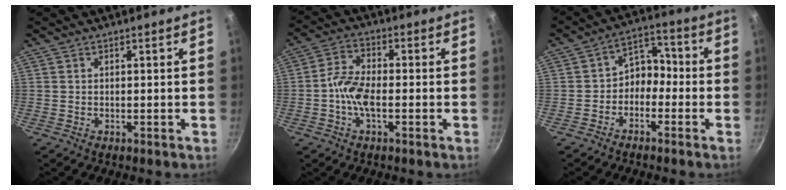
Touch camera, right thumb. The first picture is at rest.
{"total": 7.3, "force": [-1.6, 3.4, 6.3], "torque": [-0.130, 0.016, -0.037]}
{"total": 6.8, "force": [-2.0, 5.1, 4.1], "torque": [-0.033, 0.042, -0.050]}